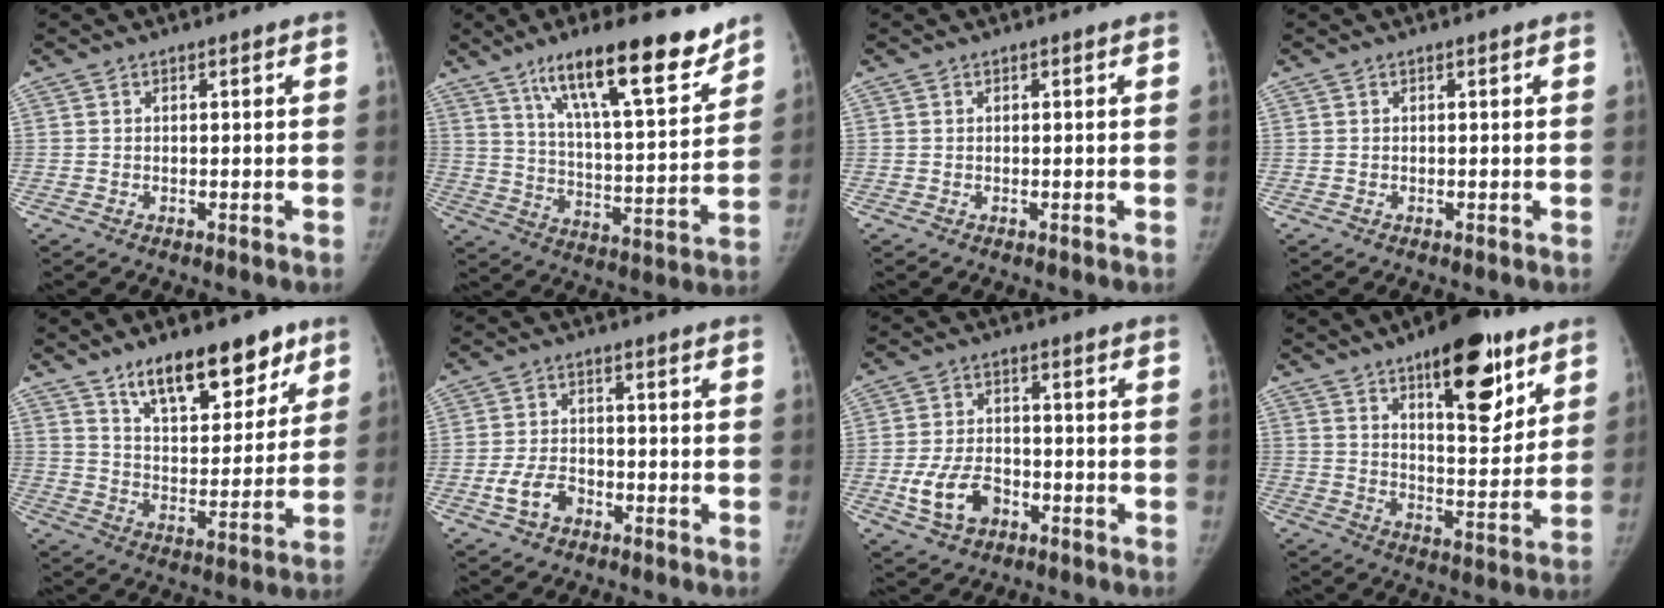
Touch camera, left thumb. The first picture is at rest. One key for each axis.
{"total": 19.9, "fx": 13.3, "fy": 4.7, "fz": 14.0, "tx": -0.195, "ty": -0.062, "tz": 0.219}
{"total": 0.0}
{"total": 0.0}
{"total": 16.0, "fx": 10.7, "fy": 7.1, "fz": 9.7, "tx": -0.094, "ty": -0.062, "tz": 0.174}
{"total": 5.3, "fx": -2.6, "fy": 3.4, "fz": 3.1, "tx": -0.060, "ty": 0.022, "tz": -0.047}
{"total": 8.6, "fx": -3.6, "fy": 5.7, "fz": 5.4, "tx": -0.099, "ty": 0.021, "tz": -0.061}
{"total": 17.9, "fx": 10.2, "fy": 6.9, "fz": 12.9, "tx": -0.139, "ty": -0.059, "tz": 0.153}